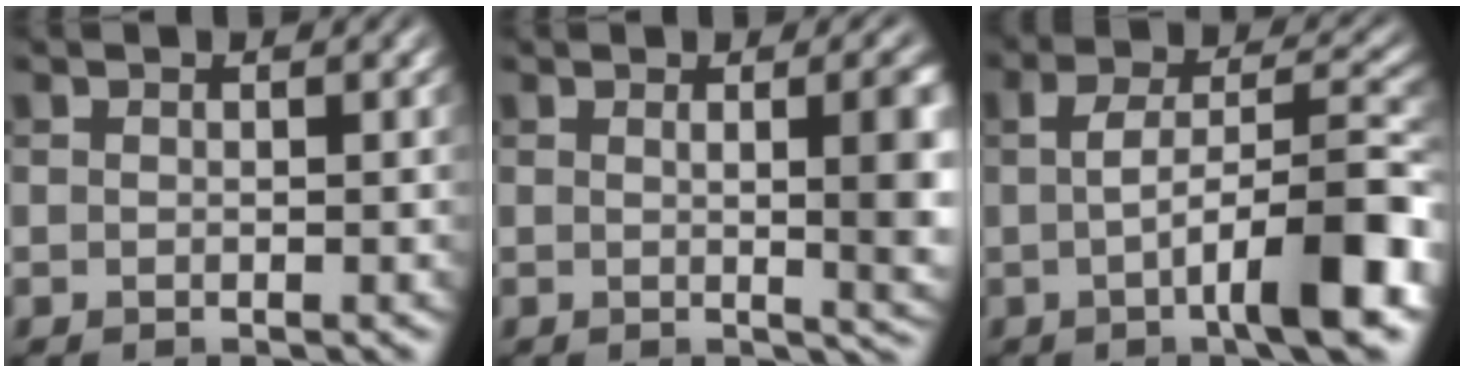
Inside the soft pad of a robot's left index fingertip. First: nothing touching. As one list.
[{"total": 6.9, "force": [0.5, 2.3, 6.5], "torque": [-0.051, 0.004, 0.005]}, {"total": 9.1, "force": [-1.7, 2.4, 8.6], "torque": [-0.124, 0.005, -0.033]}]